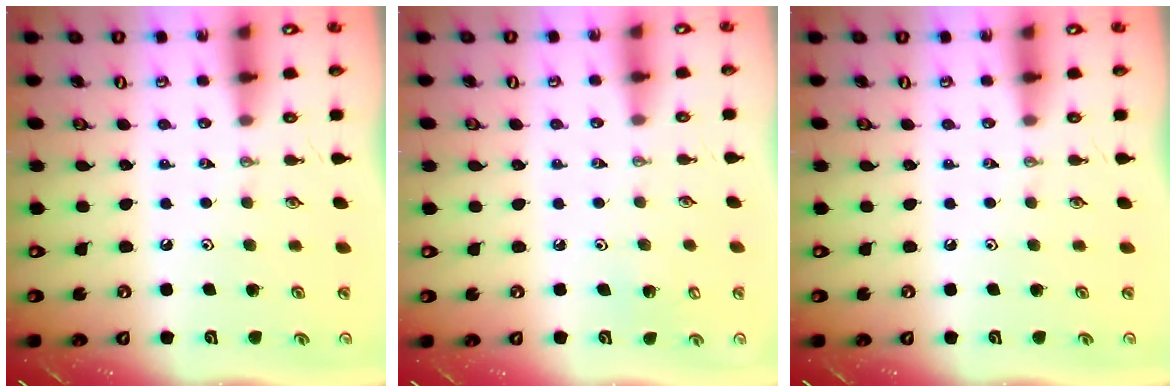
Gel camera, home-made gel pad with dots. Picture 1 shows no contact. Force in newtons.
{"total": 3.3, "press": 3.3, "slide": 0.3}
{"total": 0.0}